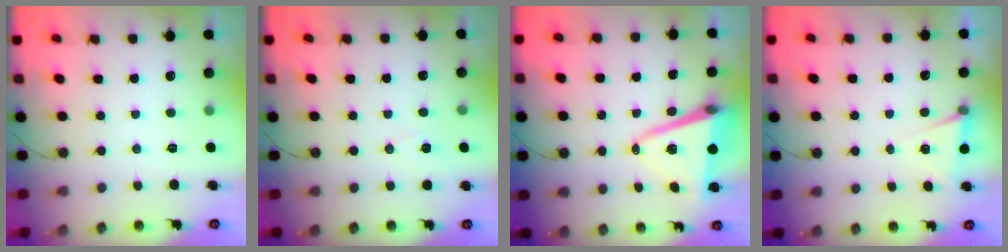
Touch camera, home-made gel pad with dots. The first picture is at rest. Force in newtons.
{"total": 7.8, "press": 6.4, "slide": 4.5}
{"total": 11.0, "press": 10.6, "slide": 3.0}
{"total": 5.2, "press": 2.7, "slide": 4.5}